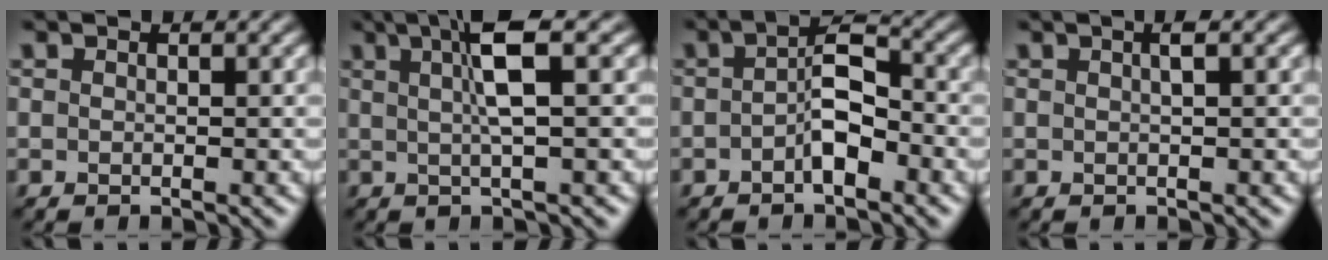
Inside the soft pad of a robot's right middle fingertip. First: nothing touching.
{"total": 4.8, "force": [1.4, 0.7, 4.5], "torque": [-0.083, 0.008, 0.024]}
{"total": 3.6, "force": [-1.3, 1.3, 3.1], "torque": [-0.052, 0.010, -0.029]}
{"total": 1.2, "force": [0.4, 0.2, 1.1], "torque": [-0.018, 0.007, 0.006]}